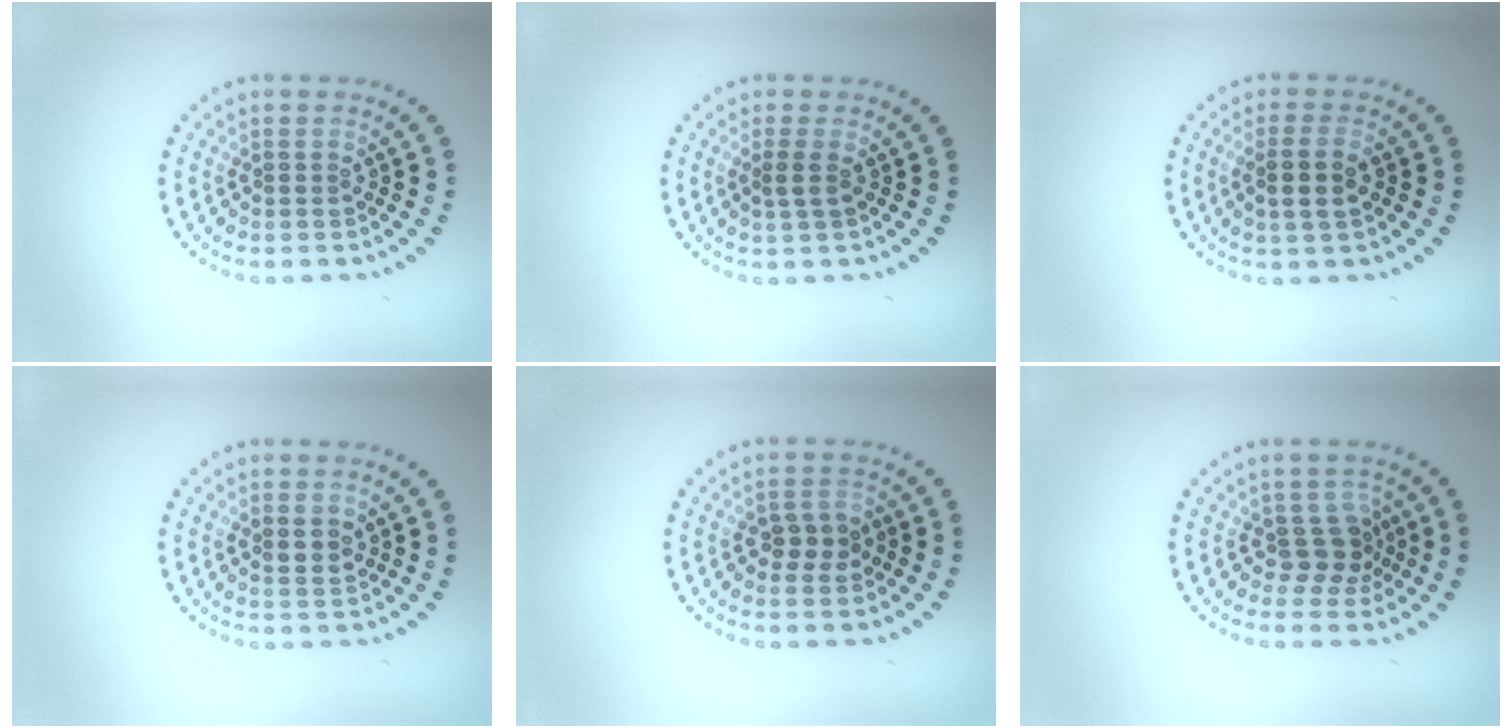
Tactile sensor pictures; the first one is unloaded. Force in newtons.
{"total": 1.0, "press": 0.8, "slide": 0.6}
{"total": 2.6, "press": 2.5, "slide": 0.8}
{"total": 1.7, "press": 1.5, "slide": 0.8}
{"total": 2.2, "press": 2.2, "slide": 0.3}
{"total": 2.7, "press": 2.1, "slide": 1.7}